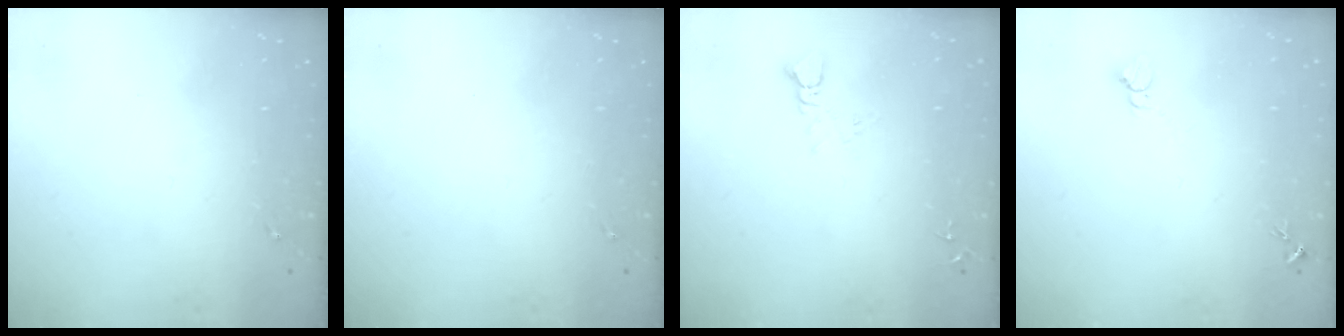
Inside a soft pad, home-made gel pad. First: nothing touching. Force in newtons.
{"total": 0.0}
{"total": 3.8, "press": 3.8, "slide": 0.3}
{"total": 3.2, "press": 3.2, "slide": 0.1}